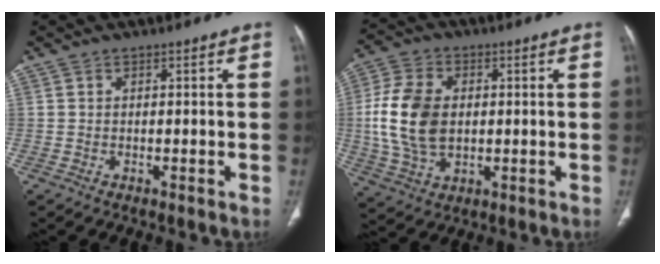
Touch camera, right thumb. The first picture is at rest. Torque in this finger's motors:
{"motor_torque": [1.68, 1.54, 1.22, -1.17, 0.36]}